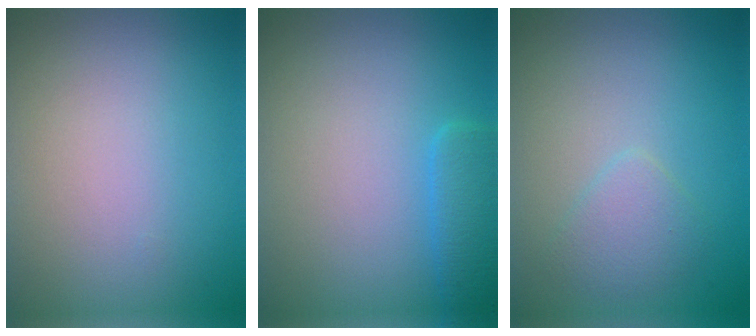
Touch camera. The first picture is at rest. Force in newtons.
{"total": 2.5, "press": 2.5, "slide": 0.3}
{"total": 1.9, "press": 1.9, "slide": 0.1}